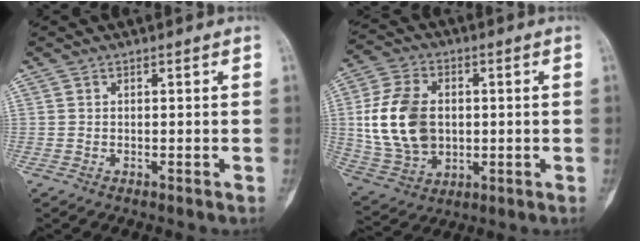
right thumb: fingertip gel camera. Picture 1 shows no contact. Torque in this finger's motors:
{"motor_torque": [0.29, 1.12, 0.69, 0.62, 0.15]}